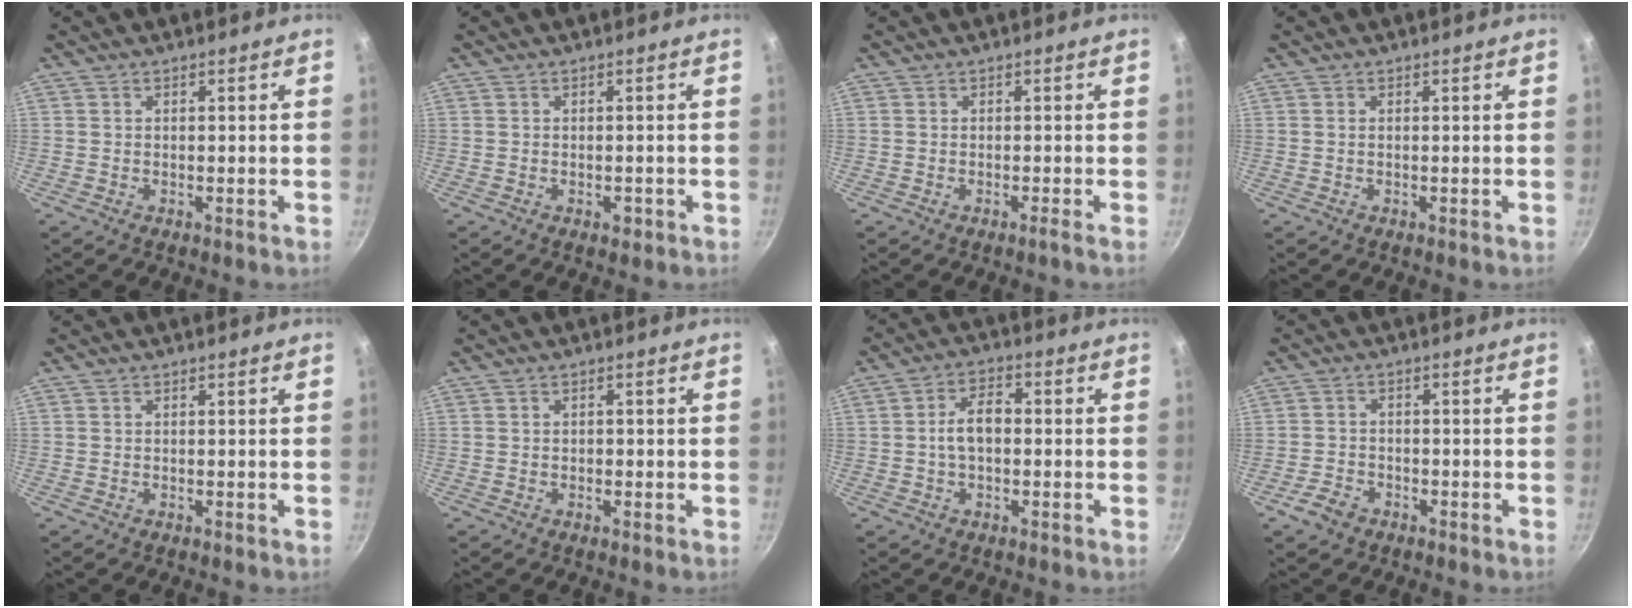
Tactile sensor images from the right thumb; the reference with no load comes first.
{"total": 1.6, "force": [-0.7, 1.0, 1.0], "torque": [-0.011, 0.006, -0.007]}
{"total": 0.7, "force": [-0.4, -0.2, 0.5], "torque": [-0.015, 0.002, -0.009]}
{"total": 0.0}
{"total": 0.0}
{"total": 0.7, "force": [-0.1, 0.5, 0.4], "torque": [-0.004, 0.003, -0.001]}
{"total": 6.2, "force": [-0.3, 3.7, 4.9], "torque": [-0.074, 0.023, -0.011]}
{"total": 4.0, "force": [-2.5, 2.7, 1.6], "torque": [-0.028, 0.025, -0.045]}